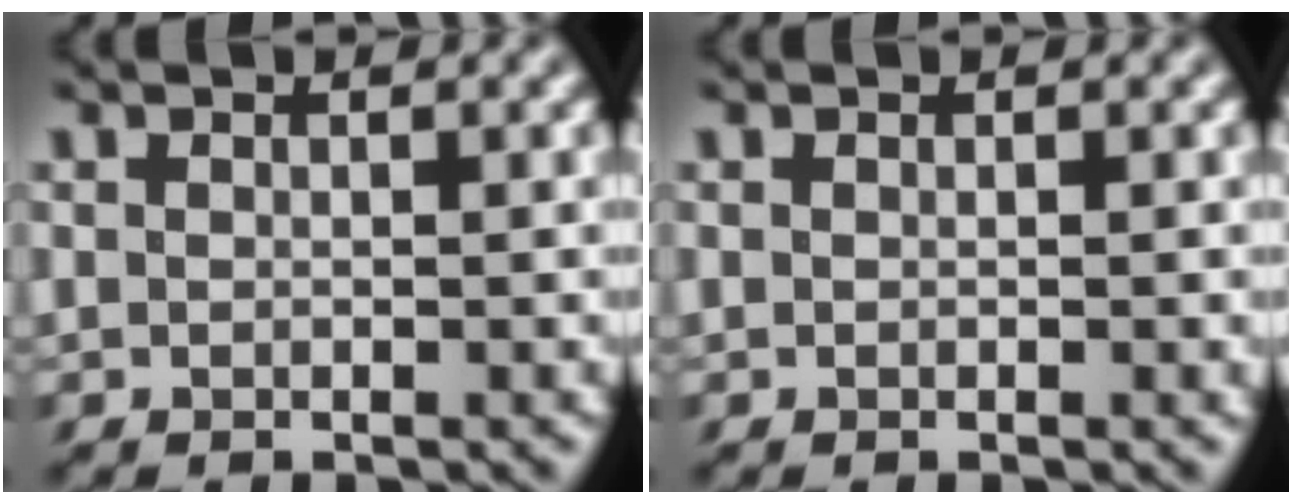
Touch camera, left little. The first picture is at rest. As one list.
[{"total": 0.6, "force": [0.0, 0.3, 0.5], "torque": [-0.012, -0.002, 0.000]}]